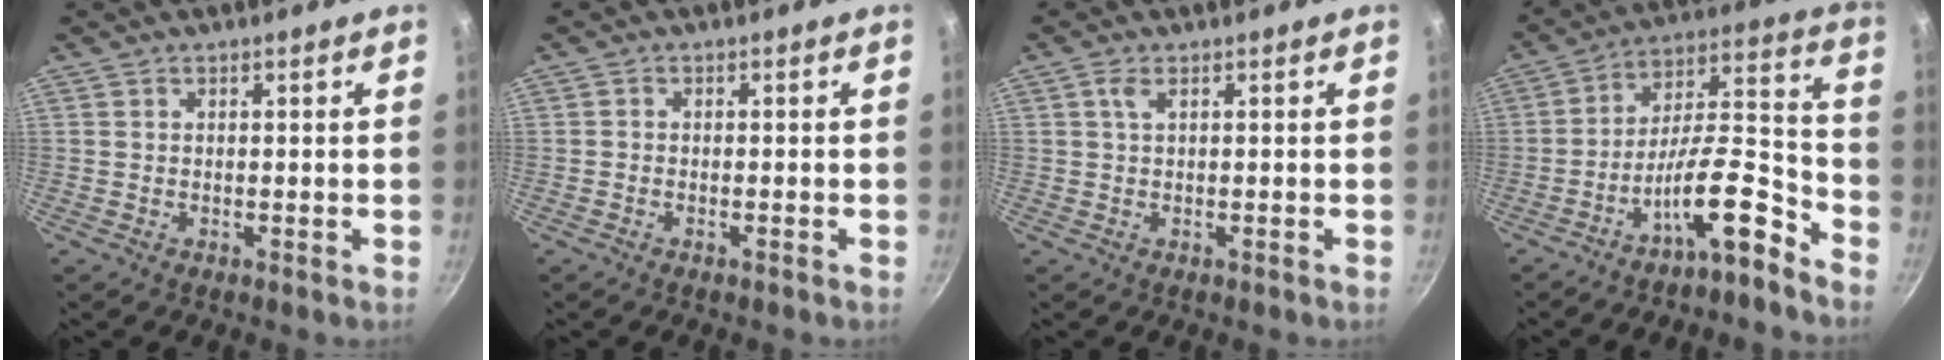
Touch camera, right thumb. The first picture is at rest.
{"total": 0.7, "force": [-0.6, 0.2, 0.3], "torque": [-0.013, 0.004, -0.014]}
{"total": 1.0, "force": [0.1, 0.3, 0.9], "torque": [-0.019, 0.002, 0.001]}
{"total": 13.0, "force": [-8.5, 3.2, 9.2], "torque": [-0.133, 0.091, -0.145]}